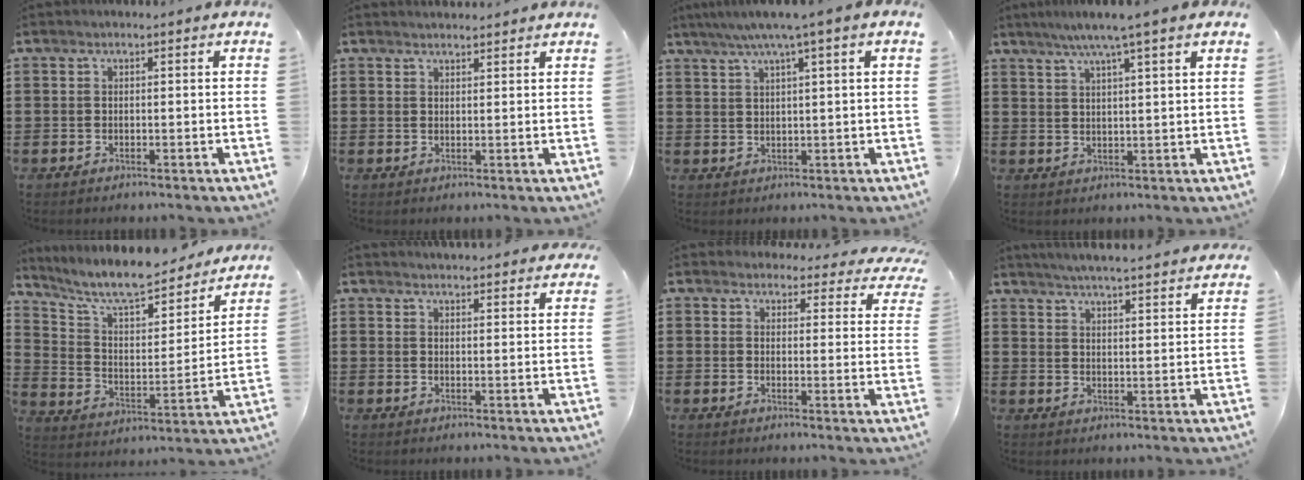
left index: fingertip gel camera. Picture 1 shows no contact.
{"total": 1.5, "force": [1.5, 0.1, 0.1], "torque": [-0.005, 0.002, 0.029]}
{"total": 4.0, "force": [2.2, -0.3, 3.4], "torque": [-0.072, -0.001, 0.033]}
{"total": 5.0, "force": [3.6, -0.6, 3.4], "torque": [-0.075, -0.006, 0.060]}
{"total": 9.9, "force": [8.7, 1.8, 4.4], "torque": [-0.114, -0.062, 0.149]}
{"total": 2.8, "force": [2.8, 0.0, 0.0], "torque": [0.000, -0.013, 0.050]}
{"total": 3.8, "force": [3.6, 1.0, 0.8], "torque": [-0.016, -0.020, 0.061]}
{"total": 4.5, "force": [4.4, -0.7, 0.7], "torque": [-0.033, -0.029, 0.074]}